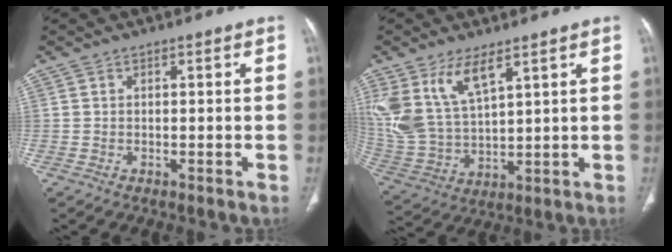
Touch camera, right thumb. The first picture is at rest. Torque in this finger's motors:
{"motor_torque": [0.10, 0.62, 0.98, 1.09, 0.41]}